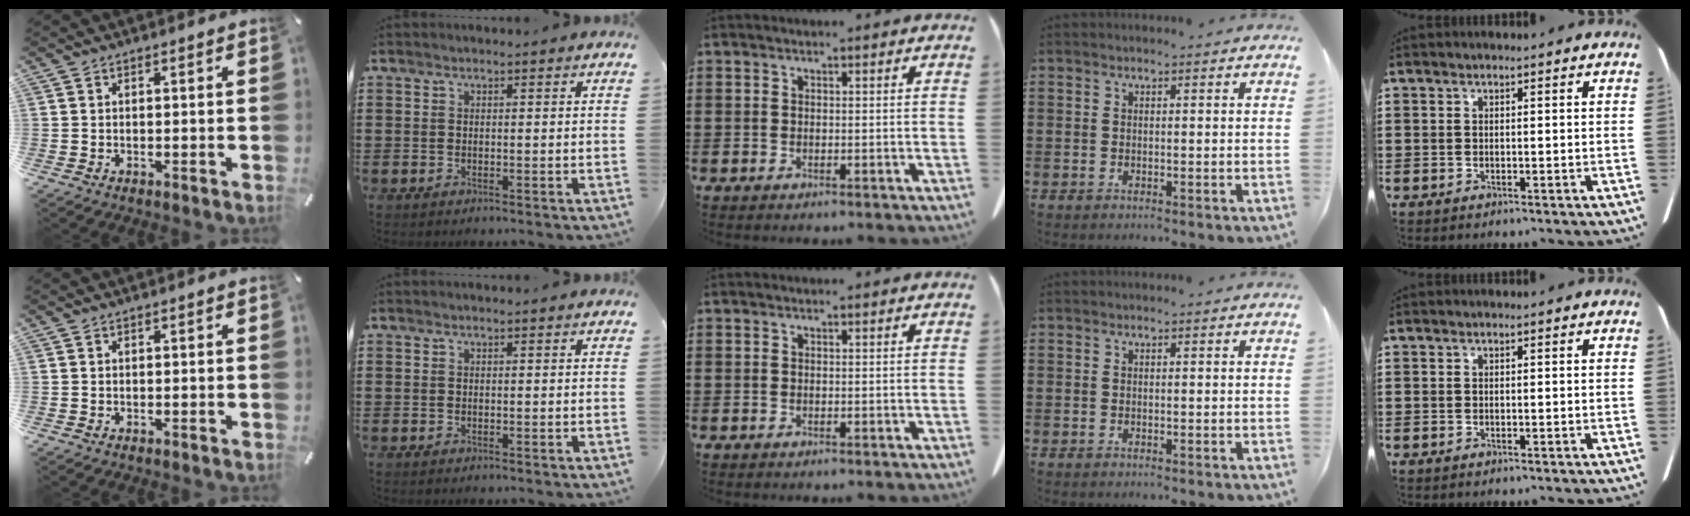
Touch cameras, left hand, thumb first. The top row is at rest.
{}